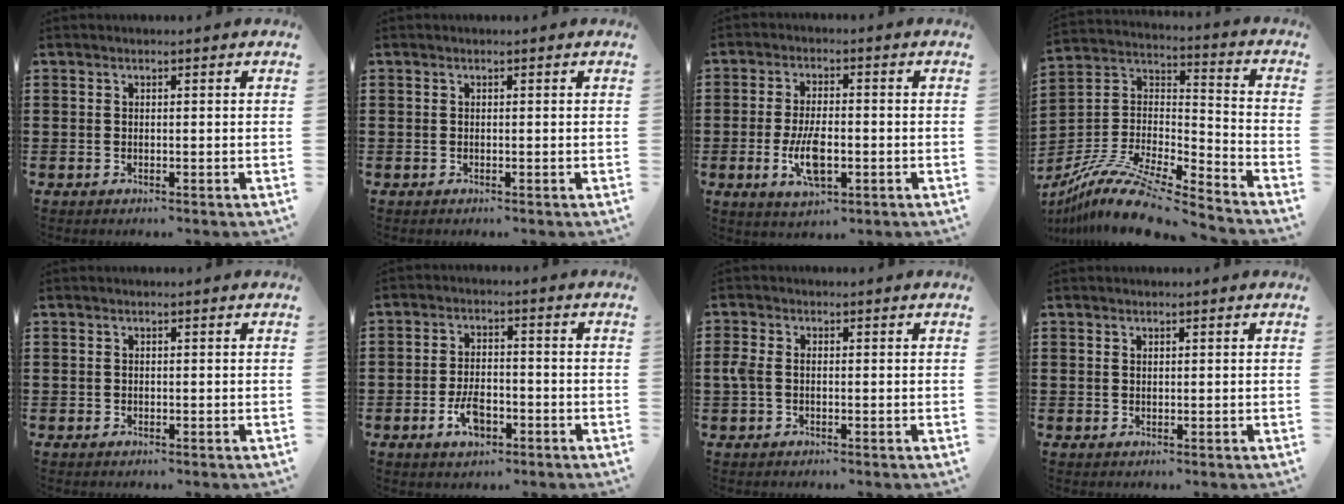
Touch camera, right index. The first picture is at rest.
{"total": 0.0}
{"total": 7.0, "force": [-1.8, 2.8, 6.1], "torque": [-0.130, -0.004, -0.036]}
{"total": 12.5, "force": [-10.5, 2.1, 6.5], "torque": [-0.132, 0.019, -0.206]}
{"total": 0.0}
{"total": 5.2, "force": [-2.3, 2.7, 3.9], "torque": [-0.084, 0.001, -0.047]}
{"total": 2.0, "force": [-0.3, 1.2, 1.6], "torque": [-0.047, -0.002, -0.011]}
{"total": 0.5, "force": [0.5, 0.1, 0.1], "torque": [-0.002, 0.002, 0.011]}